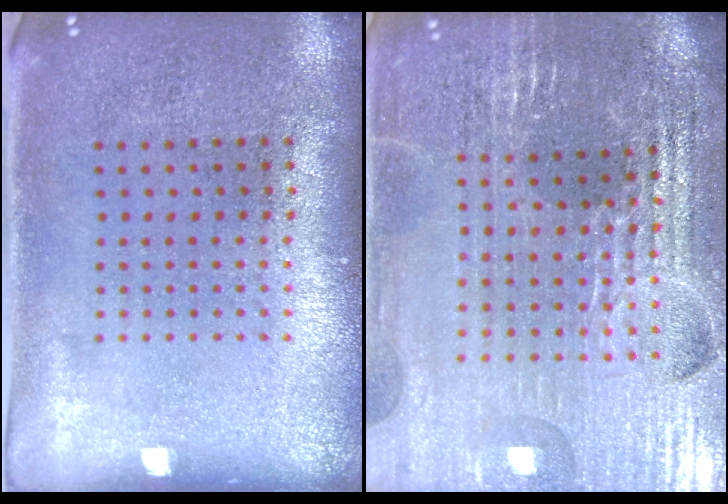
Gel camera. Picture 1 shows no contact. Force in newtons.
{"total": 4.2, "press": 4.0, "slide": 1.1}